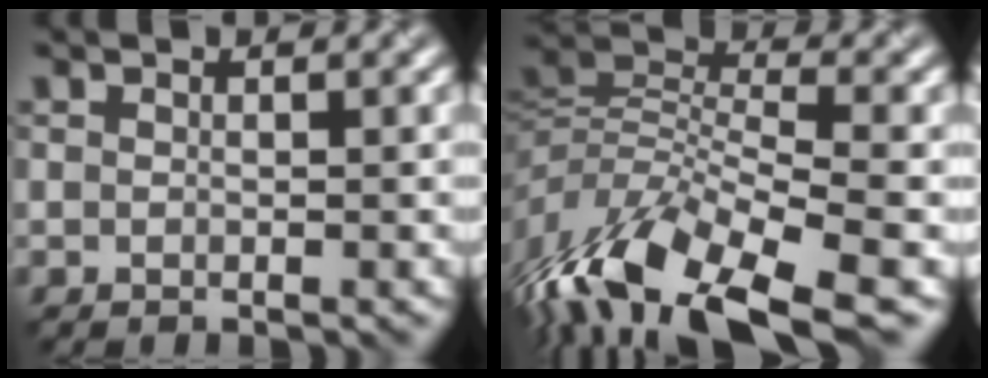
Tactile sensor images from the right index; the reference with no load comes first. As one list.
[{"total": 11.0, "force": [-5.5, 4.5, 8.4], "torque": [-0.161, 0.005, -0.111]}]